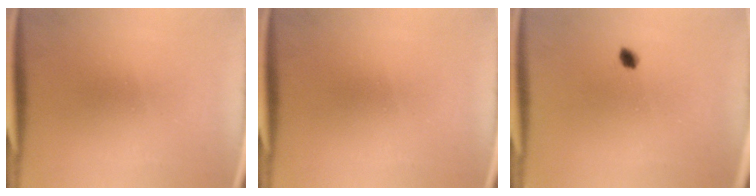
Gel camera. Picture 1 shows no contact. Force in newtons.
{"total": 0.0}
{"total": 1.5}